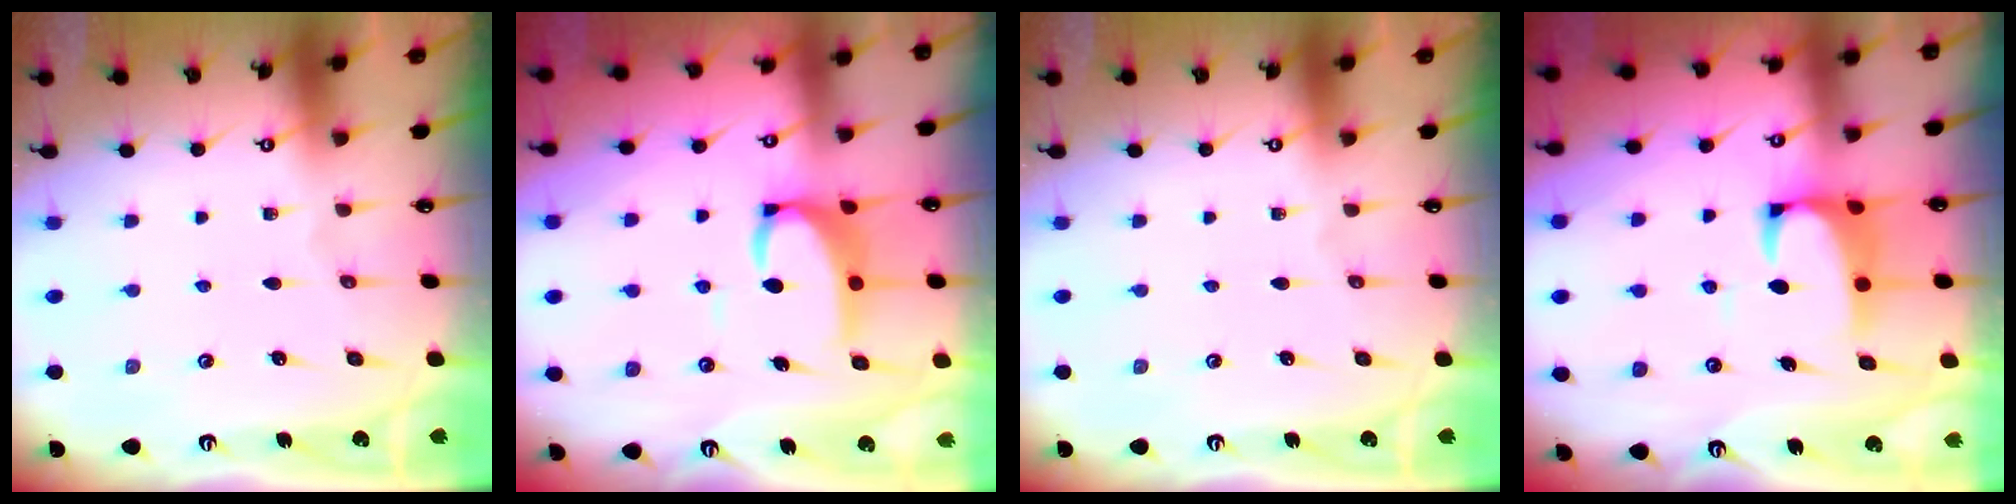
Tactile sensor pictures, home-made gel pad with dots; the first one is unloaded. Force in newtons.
{"total": 6.9, "press": 6.9, "slide": 0.9}
{"total": 0.0}
{"total": 3.8, "press": 3.6, "slide": 1.0}